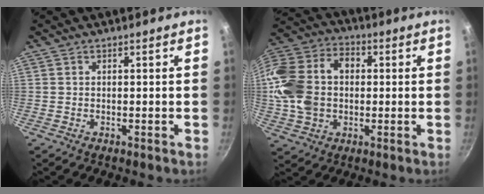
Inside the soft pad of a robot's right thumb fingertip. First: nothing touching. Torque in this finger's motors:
{"motor_torque": [1.36, 3.33, 1.31, -0.28, 0.55]}